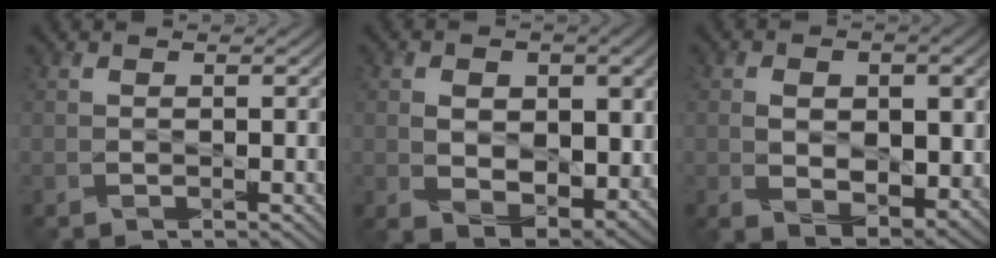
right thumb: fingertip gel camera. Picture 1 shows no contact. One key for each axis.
{"total": 8.0, "fx": 0.7, "fy": 5.6, "fz": 5.7, "tx": -0.101, "ty": -0.021, "tz": 0.018}
{"total": 8.5, "fx": 0.4, "fy": 5.5, "fz": 6.5, "tx": -0.112, "ty": -0.023, "tz": 0.023}